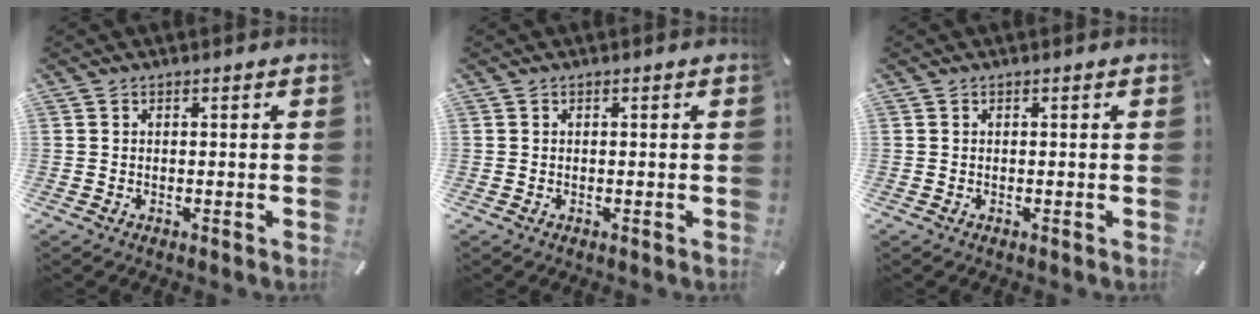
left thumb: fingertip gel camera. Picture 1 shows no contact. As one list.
[{"total": 0.0}, {"total": 0.0}]